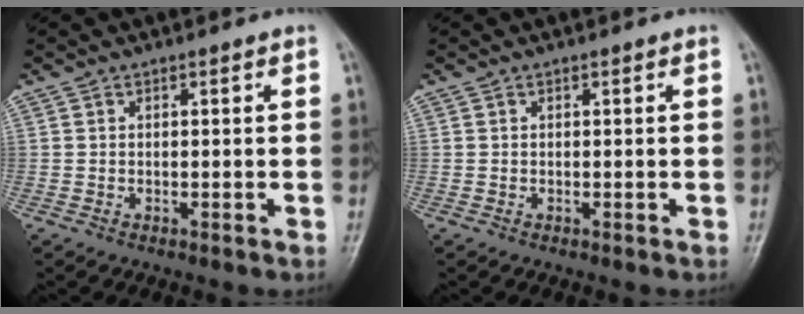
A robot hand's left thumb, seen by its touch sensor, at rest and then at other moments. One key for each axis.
{"total": 0.0}